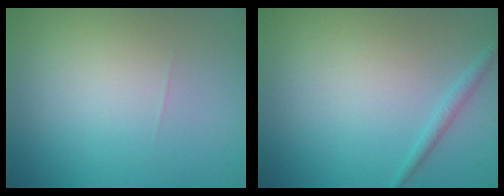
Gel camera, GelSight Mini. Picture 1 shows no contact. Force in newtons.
{"total": 1.1, "press": 1.0, "slide": 0.1}